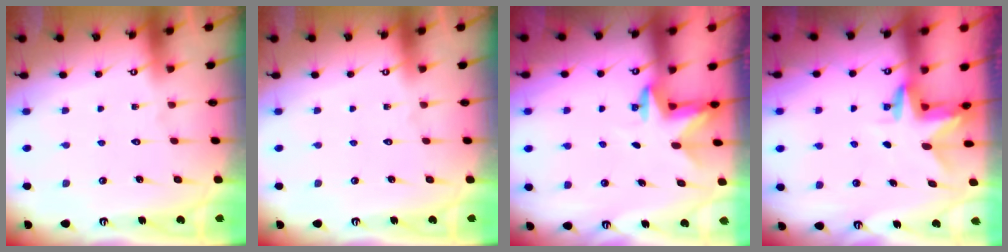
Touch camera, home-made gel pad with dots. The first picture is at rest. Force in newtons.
{"total": 0.0}
{"total": 3.0, "press": 2.9, "slide": 0.7}
{"total": 3.0, "press": 3.0, "slide": 0.2}